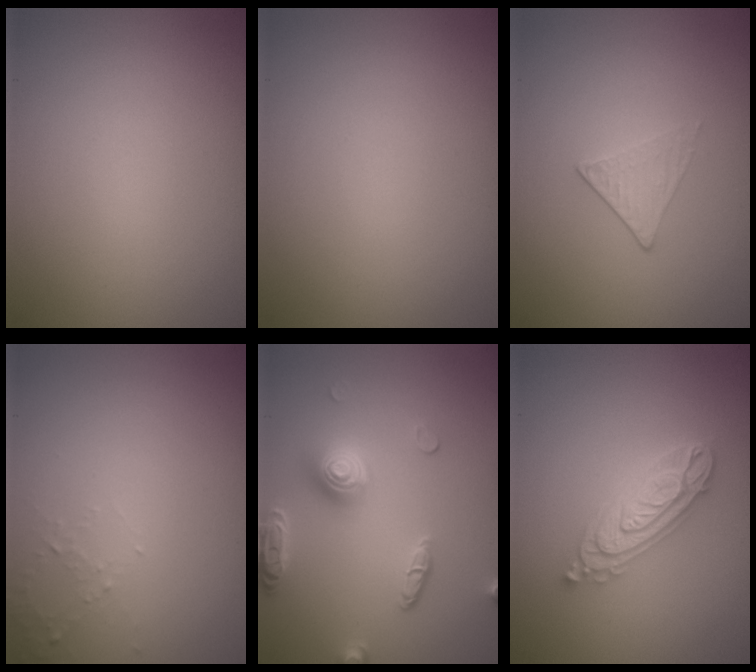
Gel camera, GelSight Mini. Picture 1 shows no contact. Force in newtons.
{"total": 0.0}
{"total": 1.3, "press": 0.9, "slide": 0.9}
{"total": 1.1, "press": 1.0, "slide": 0.4}
{"total": 4.1, "press": 3.5, "slide": 2.1}
{"total": 4.3, "press": 4.2, "slide": 0.7}